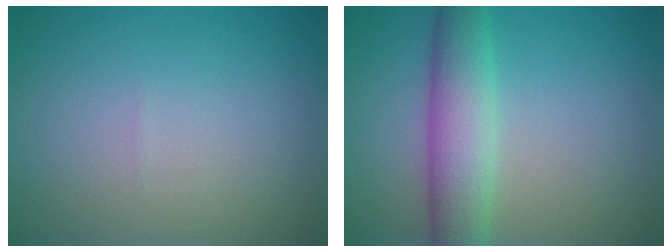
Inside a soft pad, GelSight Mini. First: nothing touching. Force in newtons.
{"total": 5.5, "press": 5.5, "slide": 0.1}